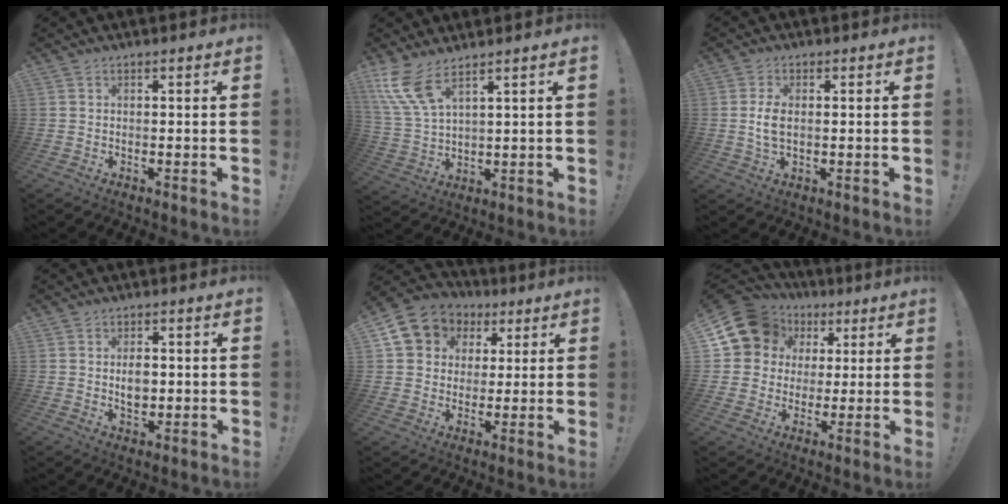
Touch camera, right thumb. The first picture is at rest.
{"total": 9.6, "force": [6.4, 2.8, 6.6], "torque": [-0.150, -0.023, 0.125]}
{"total": 4.6, "force": [-0.1, 2.4, 3.9], "torque": [-0.077, -0.001, -0.004]}
{"total": 4.7, "force": [0.0, 3.5, 3.3], "torque": [-0.042, 0.000, -0.003]}
{"total": 10.6, "force": [4.2, 9.0, 3.9], "torque": [-0.051, -0.024, 0.086]}
{"total": 13.3, "force": [5.3, 11.1, 5.0], "torque": [-0.077, -0.022, 0.113]}